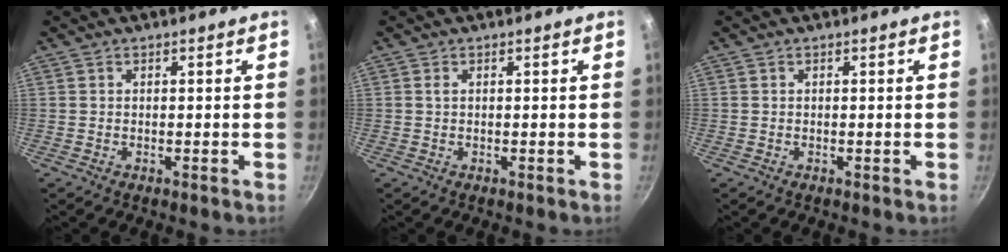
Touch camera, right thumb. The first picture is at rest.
{"total": 0.6, "force": [0.1, 0.3, 0.5], "torque": [-0.011, 0.002, 0.001]}
{"total": 0.0}